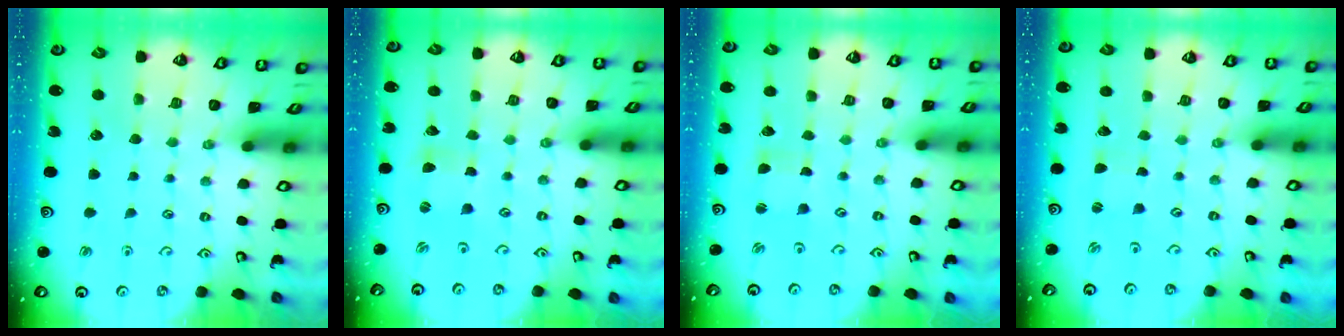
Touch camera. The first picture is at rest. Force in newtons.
{"total": 0.9, "press": 0.9, "slide": 0.2}
{"total": 1.3, "press": 1.3, "slide": 0.3}
{"total": 0.6, "press": 0.6, "slide": 0.0}